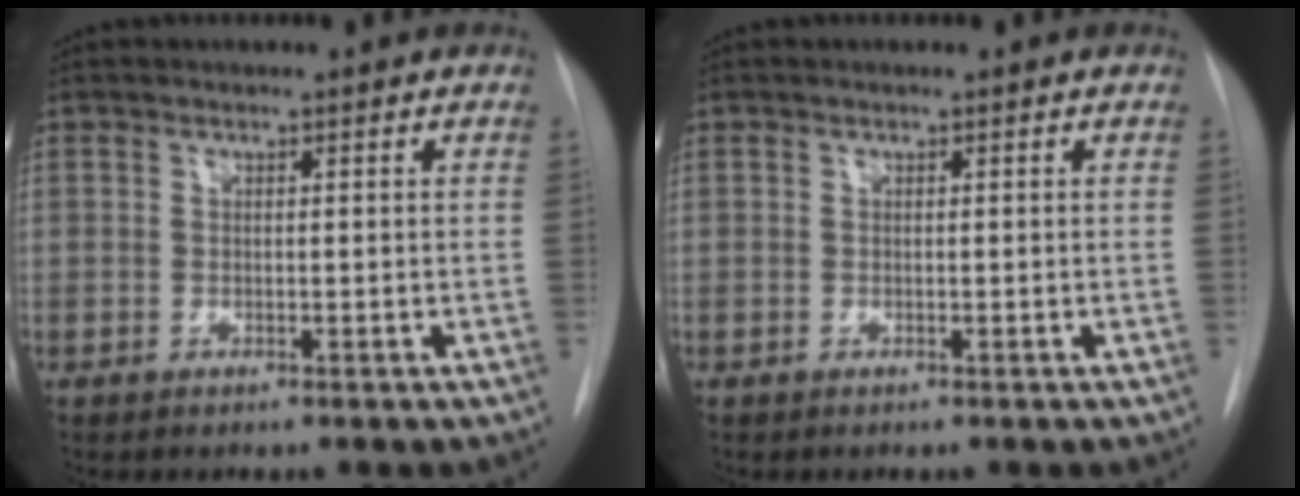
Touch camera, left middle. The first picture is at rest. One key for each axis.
{"total": 0.0}